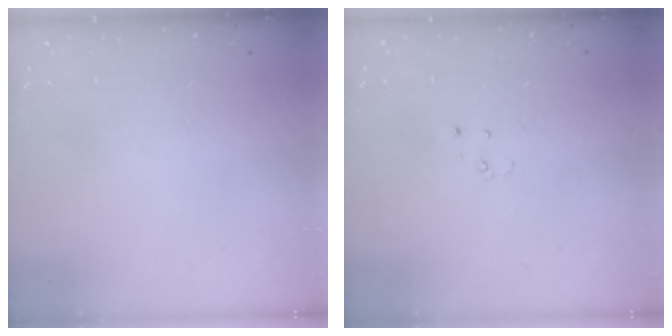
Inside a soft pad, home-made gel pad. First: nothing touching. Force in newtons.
{"total": 2.3, "press": 2.3, "slide": 0.2}